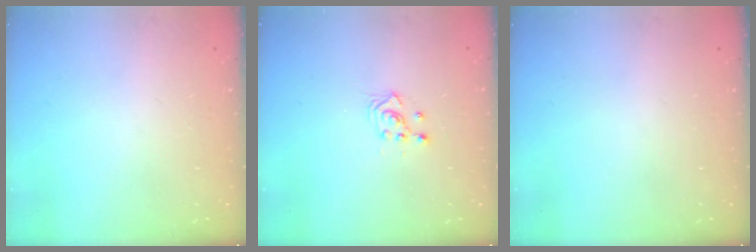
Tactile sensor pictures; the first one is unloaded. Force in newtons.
{"total": 2.9, "press": 2.9, "slide": 0.2}
{"total": 0.0}